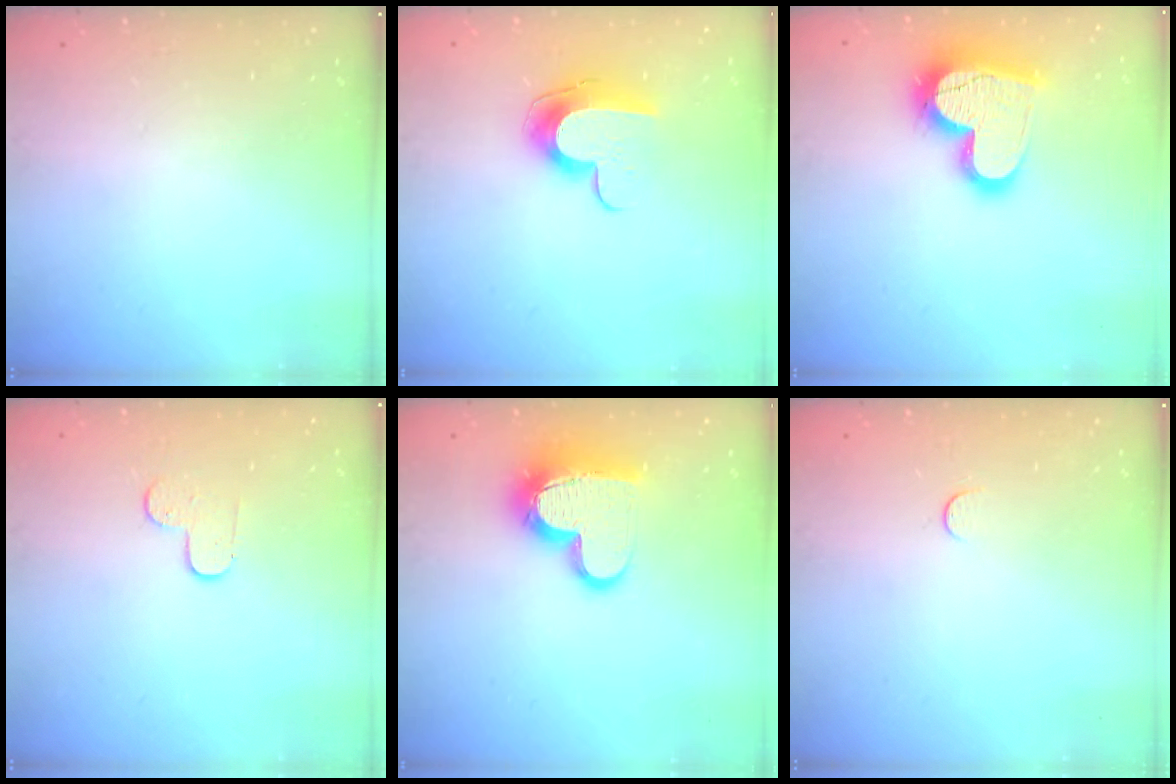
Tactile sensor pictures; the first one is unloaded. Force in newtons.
{"total": 10.2, "press": 10.2, "slide": 0.5}
{"total": 18.6, "press": 18.5, "slide": 1.5}
{"total": 4.3, "press": 4.3, "slide": 0.4}
{"total": 14.7, "press": 14.6, "slide": 1.2}
{"total": 3.1, "press": 3.1, "slide": 0.4}